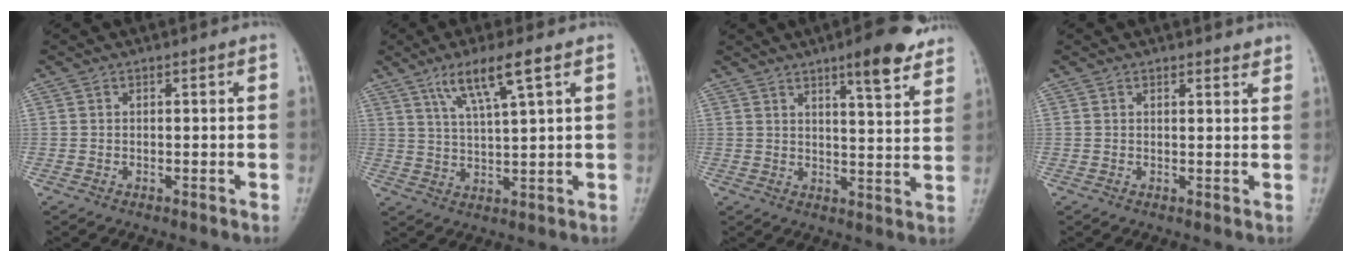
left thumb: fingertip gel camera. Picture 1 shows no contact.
{"total": 8.4, "force": [4.6, 0.8, 7.1], "torque": [-0.140, -0.015, 0.090]}
{"total": 10.3, "force": [6.9, 2.2, 7.4], "torque": [-0.080, -0.038, 0.091]}
{"total": 1.9, "force": [1.8, 0.5, 0.6], "torque": [0.003, -0.009, 0.022]}